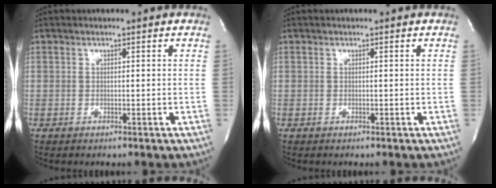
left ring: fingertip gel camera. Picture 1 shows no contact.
{"total": 0.0}